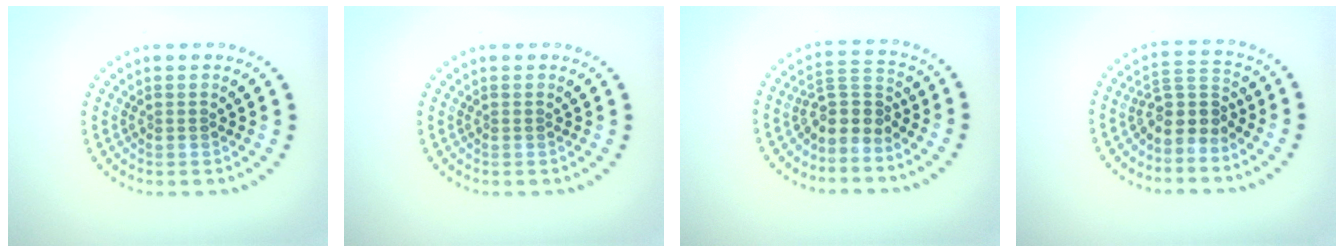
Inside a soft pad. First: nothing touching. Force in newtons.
{"total": 0.0}
{"total": 3.2, "press": 2.5, "slide": 2.0}
{"total": 3.2, "press": 2.5, "slide": 2.1}